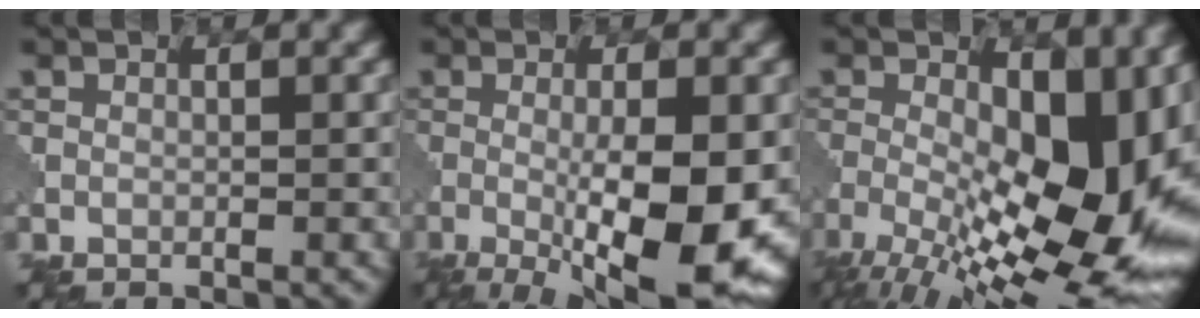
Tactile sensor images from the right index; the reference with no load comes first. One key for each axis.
{"total": 11.6, "fx": -2.4, "fy": 3.1, "fz": 10.9, "tx": -0.173, "ty": -0.026, "tz": -0.029}
{"total": 16.6, "fx": -2.8, "fy": 7.7, "fz": 14.4, "tx": -0.219, "ty": -0.013, "tz": -0.040}